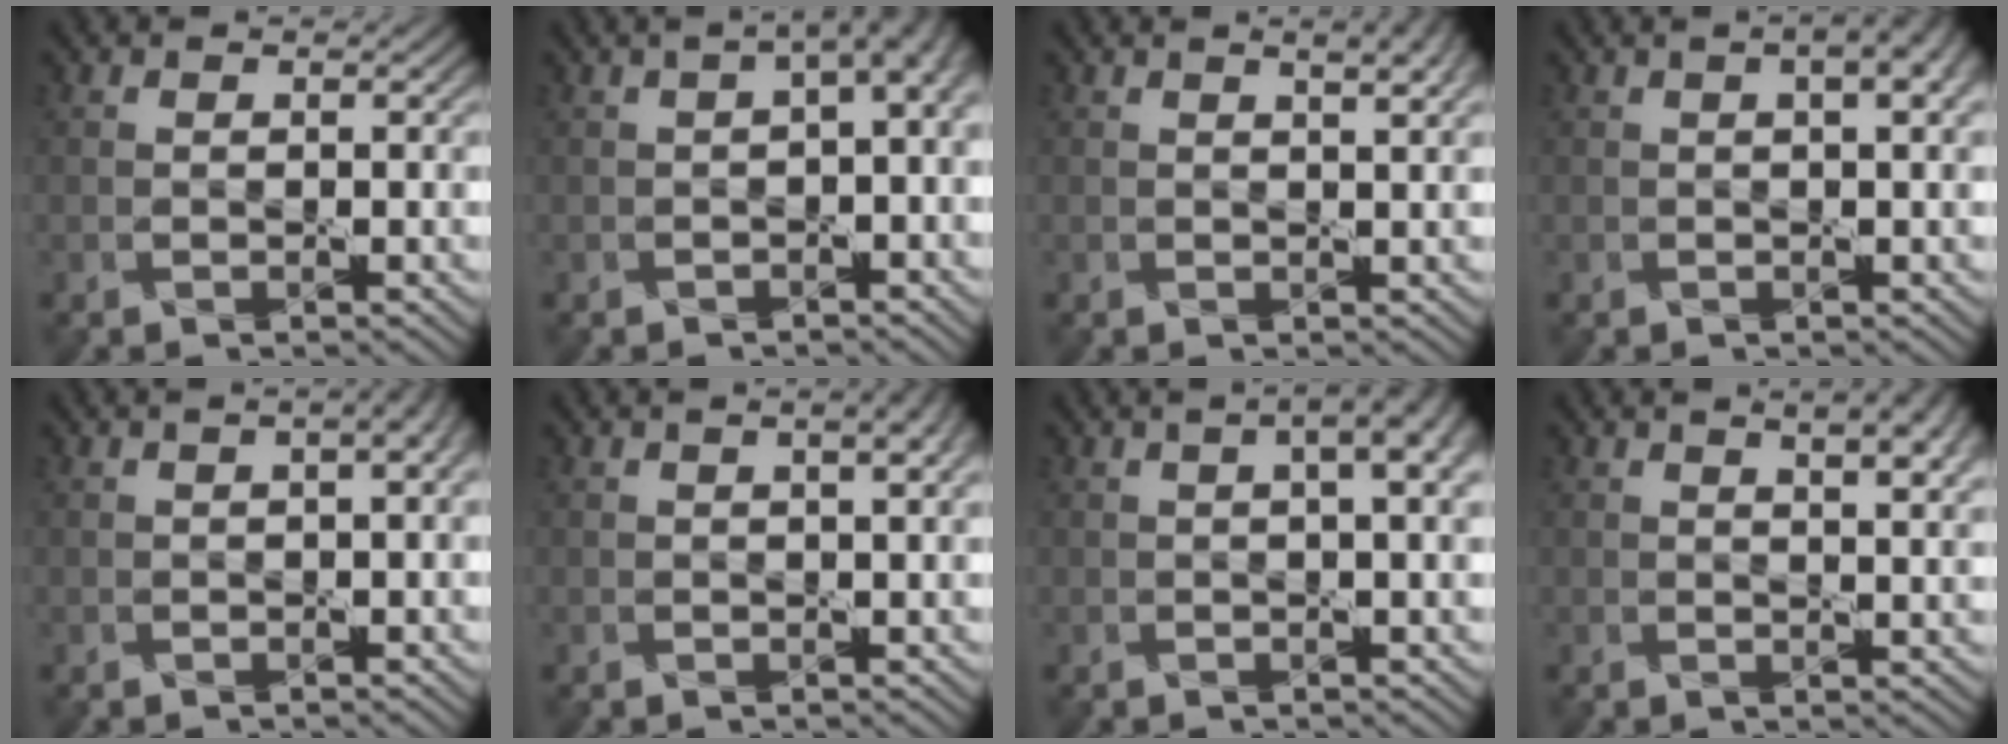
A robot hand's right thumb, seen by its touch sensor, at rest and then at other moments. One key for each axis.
{"total": 4.9, "fx": 0.5, "fy": 1.5, "fz": 4.6, "tx": -0.060, "ty": 0.012, "tz": 0.010}
{"total": 3.7, "fx": 2.0, "fy": 0.9, "fz": 3.0, "tx": -0.039, "ty": 0.005, "tz": 0.017}
{"total": 4.9, "fx": 1.9, "fy": 1.5, "fz": 4.3, "tx": -0.052, "ty": 0.008, "tz": 0.014}
{"total": 4.2, "fx": 1.2, "fy": 1.6, "fz": 3.7, "tx": -0.042, "ty": 0.017, "tz": 0.001}
{"total": 3.1, "fx": 1.2, "fy": 0.9, "fz": 2.8, "tx": -0.030, "ty": 0.004, "tz": 0.003}
{"total": 5.2, "fx": 1.5, "fy": 1.4, "fz": 4.8, "tx": -0.058, "ty": 0.018, "tz": 0.013}
{"total": 6.3, "fx": 3.2, "fy": 1.9, "fz": 5.0, "tx": -0.060, "ty": 0.011, "tz": 0.034}